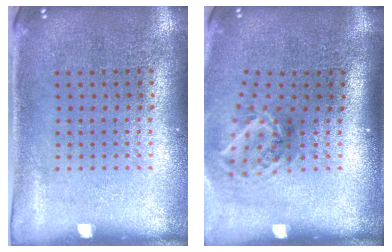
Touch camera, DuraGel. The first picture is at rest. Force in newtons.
{"total": 1.9, "press": 1.2, "slide": 1.5}